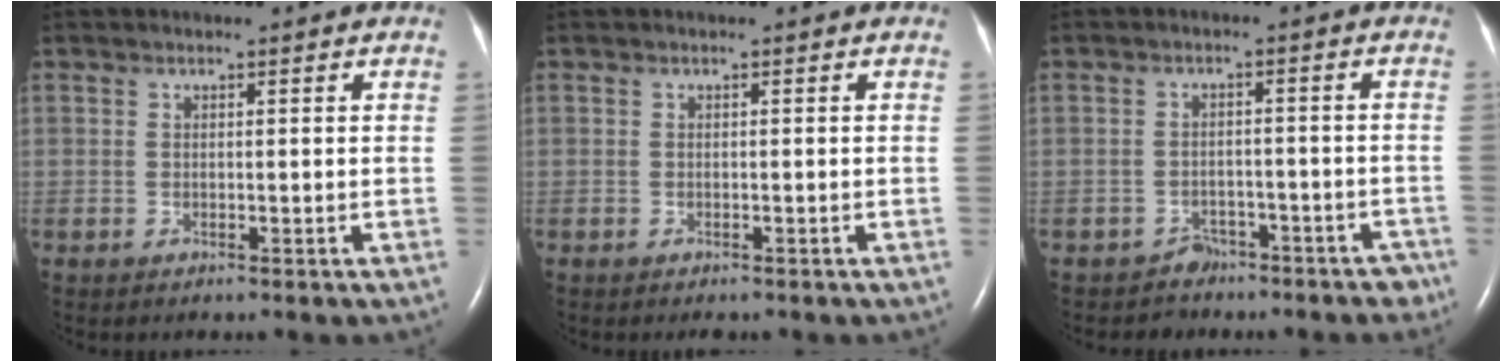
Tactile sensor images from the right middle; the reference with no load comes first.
{"total": 0.7, "force": [-0.6, 0.2, 0.3], "torque": [-0.010, -0.003, -0.007]}
{"total": 5.7, "force": [-4.5, 3.6, -0.3], "torque": [0.031, 0.029, -0.057]}